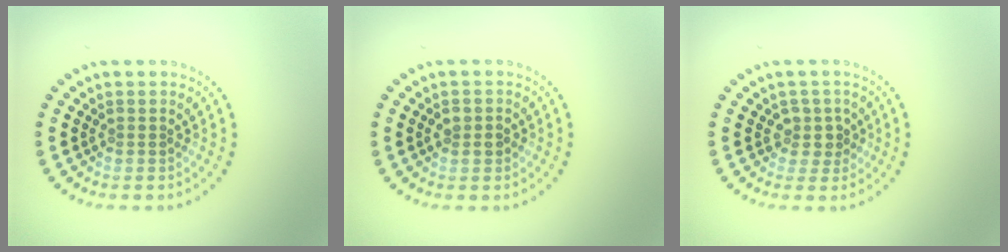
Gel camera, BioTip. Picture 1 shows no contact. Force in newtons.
{"total": 1.4, "press": 1.4, "slide": 0.2}
{"total": 2.1, "press": 1.6, "slide": 1.3}